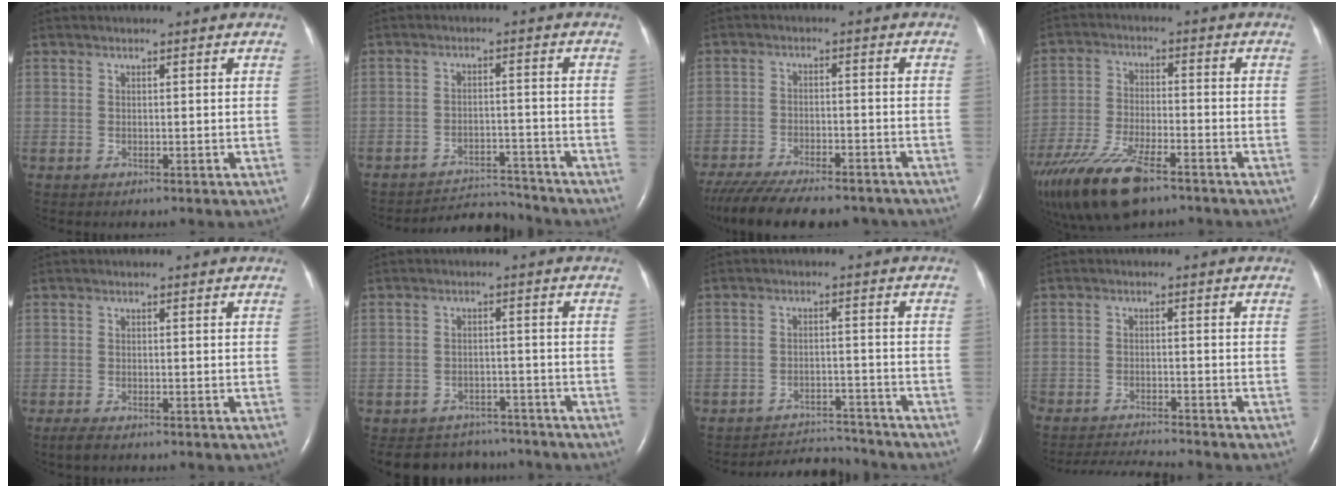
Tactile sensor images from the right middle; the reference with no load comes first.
{"total": 6.9, "force": [-6.8, 0.4, -1.0], "torque": [0.009, 0.003, -0.108]}
{"total": 19.3, "force": [-16.4, 5.1, 8.8], "torque": [-0.186, -0.024, -0.233]}
{"total": 17.1, "force": [-12.1, 5.4, 10.8], "torque": [-0.251, -0.035, -0.215]}
{"total": 2.0, "force": [-1.5, 0.5, 1.3], "torque": [-0.029, -0.006, -0.025]}
{"total": 10.5, "force": [-9.5, 4.2, 1.2], "torque": [-0.025, 0.014, -0.121]}
{"total": 7.5, "force": [-7.4, 0.8, -0.6], "torque": [0.005, 0.005, -0.113]}
{"total": 9.0, "force": [-8.7, 0.0, 2.3], "torque": [-0.033, -0.014, -0.139]}